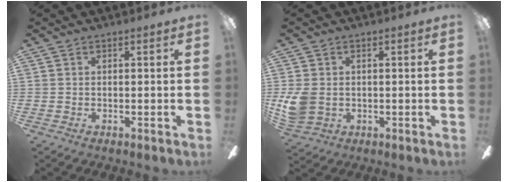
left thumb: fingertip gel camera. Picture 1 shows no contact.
{"total": 7.1, "force": [-0.1, 5.6, 4.3], "torque": [-0.094, 0.008, 0.001]}